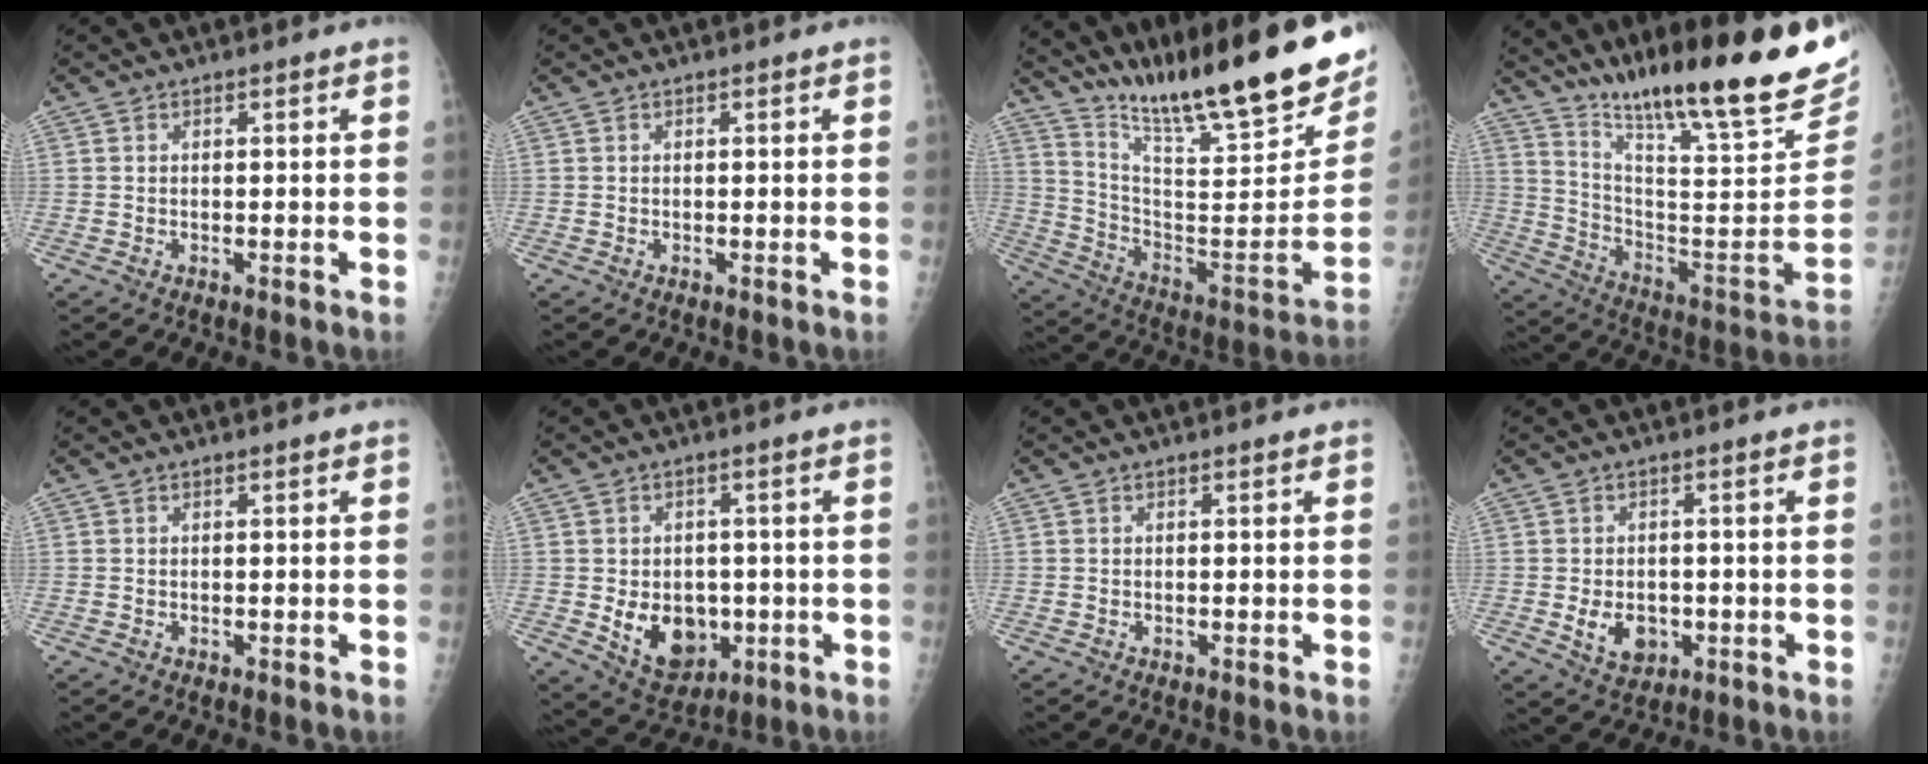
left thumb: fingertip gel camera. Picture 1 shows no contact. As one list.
[{"total": 0.0}, {"total": 28.0, "force": [20.8, 4.0, 18.3], "torque": [-0.273, -0.106, 0.336]}, {"total": 27.6, "force": [21.2, 3.3, 17.3], "torque": [-0.255, -0.115, 0.332]}, {"total": 0.0}, {"total": 10.0, "force": [-1.7, 7.5, 6.3], "torque": [-0.066, -0.004, -0.007]}, {"total": 0.0}, {"total": 5.7, "force": [-1.2, 4.3, 3.5], "torque": [-0.042, -0.002, -0.006]}]